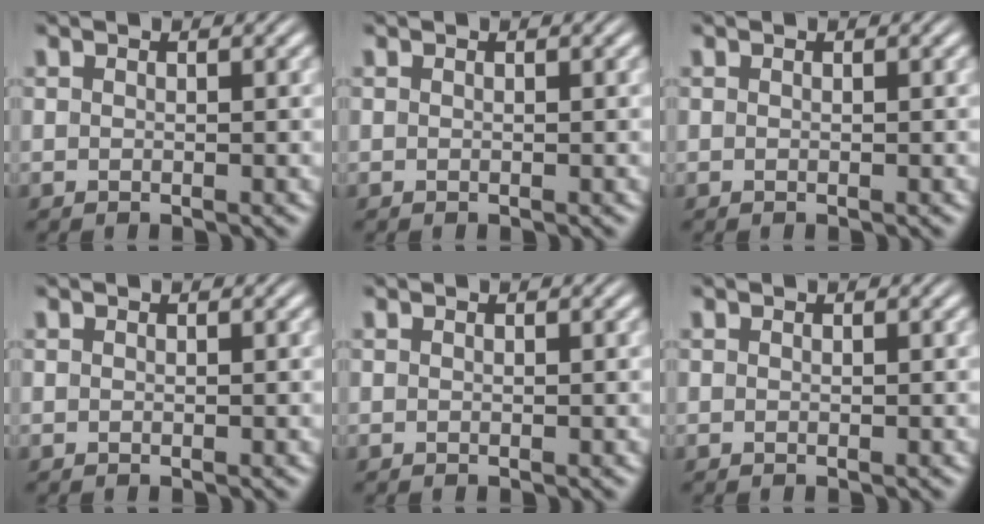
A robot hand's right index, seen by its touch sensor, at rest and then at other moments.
{"total": 0.0}
{"total": 0.0}
{"total": 0.0}
{"total": 0.0}
{"total": 0.0}